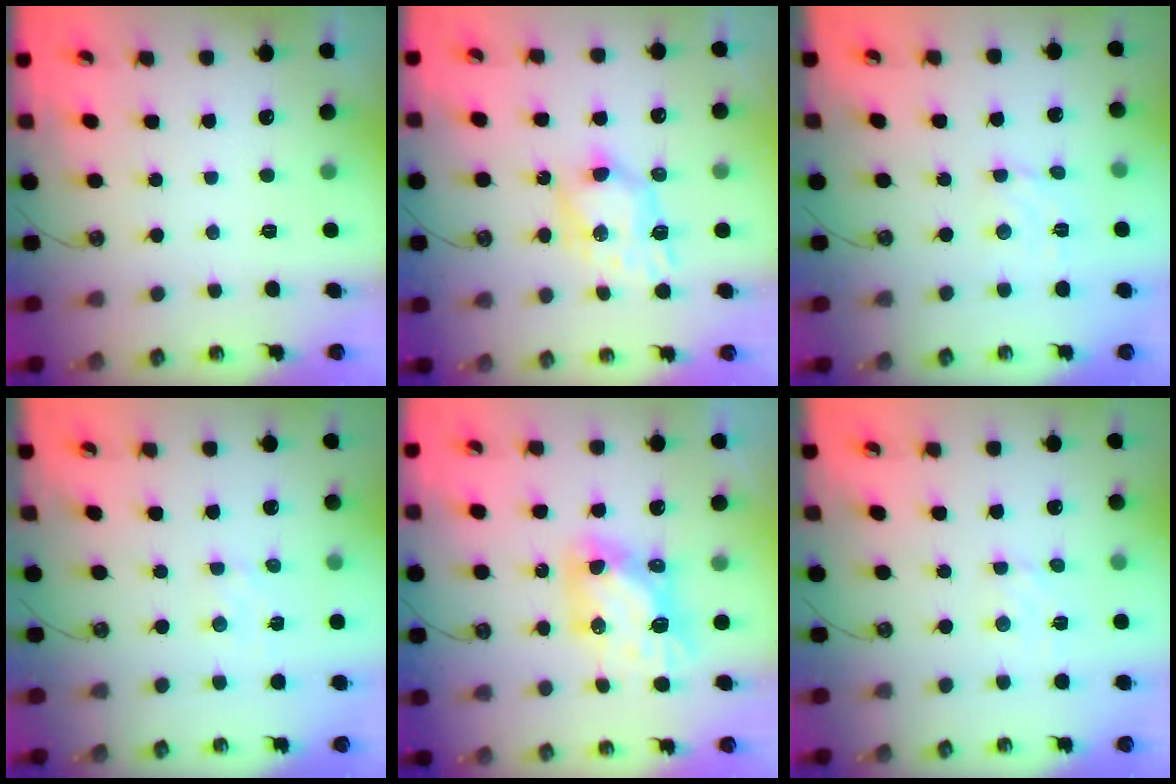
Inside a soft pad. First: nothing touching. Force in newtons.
{"total": 8.1, "press": 8.1, "slide": 0.2}
{"total": 2.9, "press": 2.8, "slide": 0.3}
{"total": 2.2, "press": 2.2, "slide": 0.4}
{"total": 9.2, "press": 9.1, "slide": 1.0}
{"total": 3.1, "press": 3.1, "slide": 0.4}